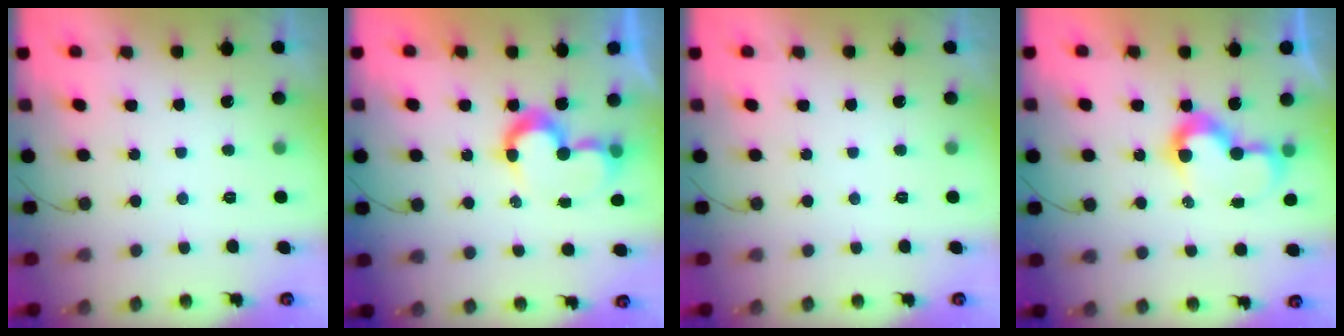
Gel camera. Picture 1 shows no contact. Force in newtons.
{"total": 9.4, "press": 9.4, "slide": 0.6}
{"total": 0.0}
{"total": 9.2, "press": 9.2, "slide": 0.4}